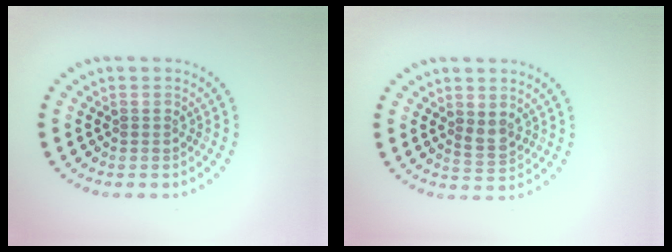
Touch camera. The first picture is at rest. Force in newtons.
{"total": 1.6, "press": 1.5, "slide": 0.5}